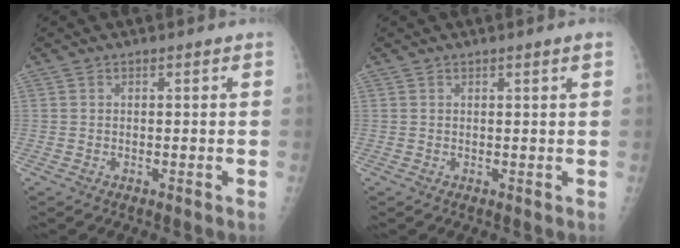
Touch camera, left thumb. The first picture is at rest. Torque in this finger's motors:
{"motor_torque": [-0.45, 0.18, -0.35, -0.01, 0.02]}